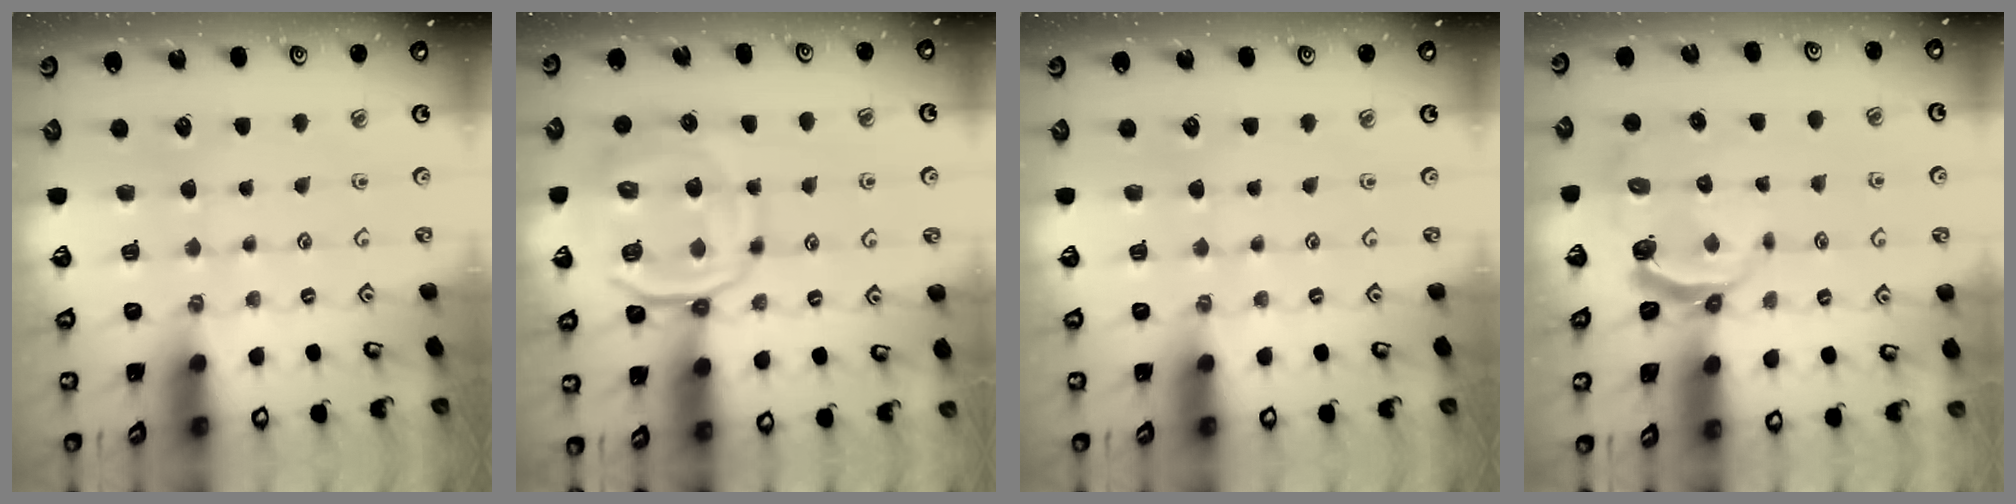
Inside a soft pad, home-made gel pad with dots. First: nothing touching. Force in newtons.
{"total": 14.0, "press": 14.0, "slide": 1.5}
{"total": 0.0}
{"total": 4.9, "press": 4.0, "slide": 2.9}